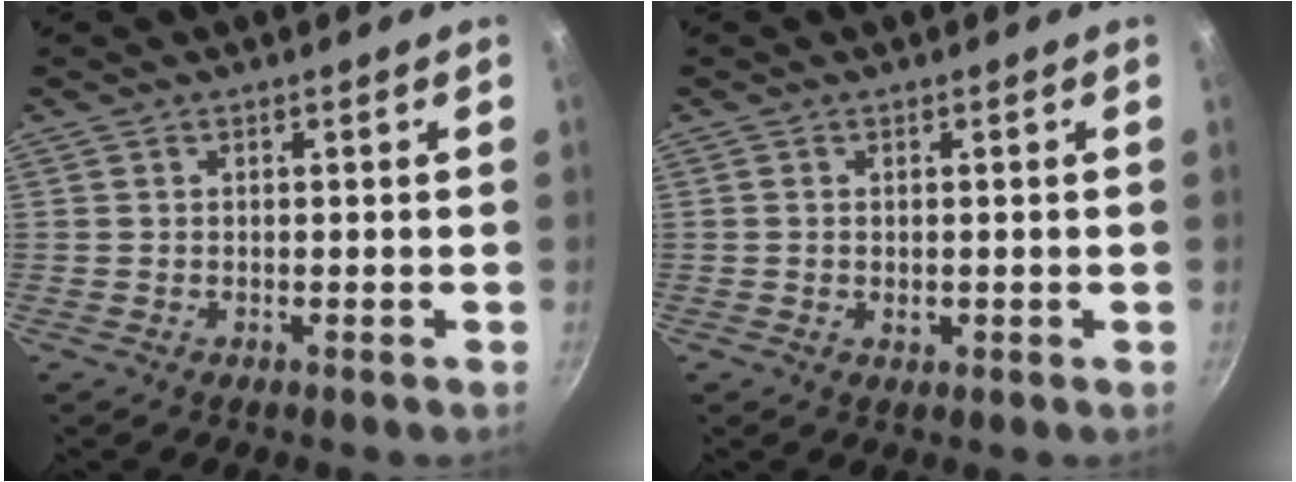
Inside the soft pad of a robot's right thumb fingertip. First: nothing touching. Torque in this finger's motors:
{"motor_torque": [-0.54, 0.45, -0.30, -0.10, -0.02]}